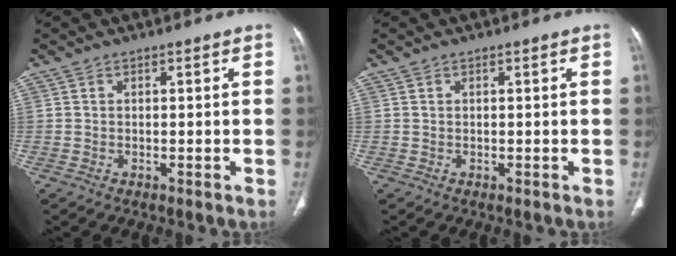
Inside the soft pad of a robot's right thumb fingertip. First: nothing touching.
{"total": 0.0}